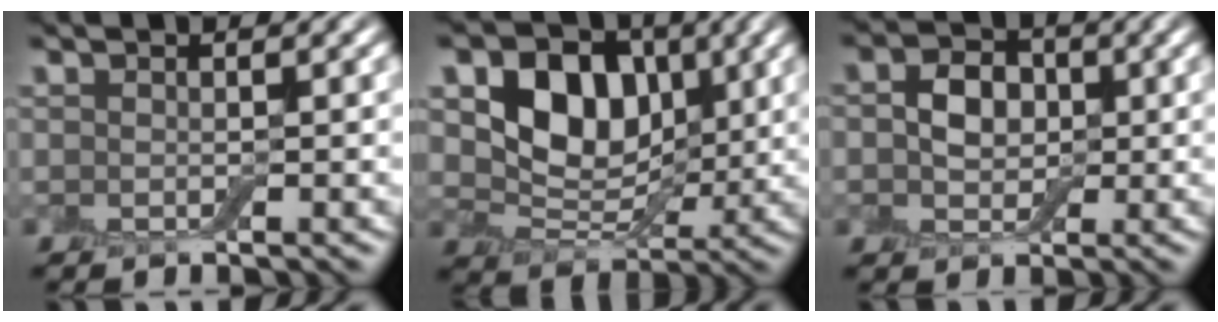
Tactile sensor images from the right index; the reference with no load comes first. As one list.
[{"total": 7.4, "force": [2.0, 5.6, 4.4], "torque": [-0.071, -0.006, 0.026]}, {"total": 3.5, "force": [0.2, 2.8, 2.1], "torque": [-0.035, 0.004, -0.004]}]